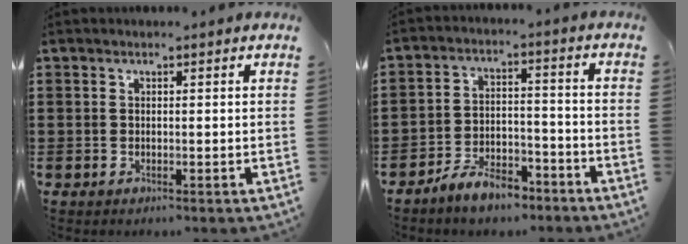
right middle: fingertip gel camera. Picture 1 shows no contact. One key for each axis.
{"total": 6.4, "fx": -5.8, "fy": 1.8, "fz": 2.1, "tx": -0.043, "ty": 0.011, "tz": -0.113}